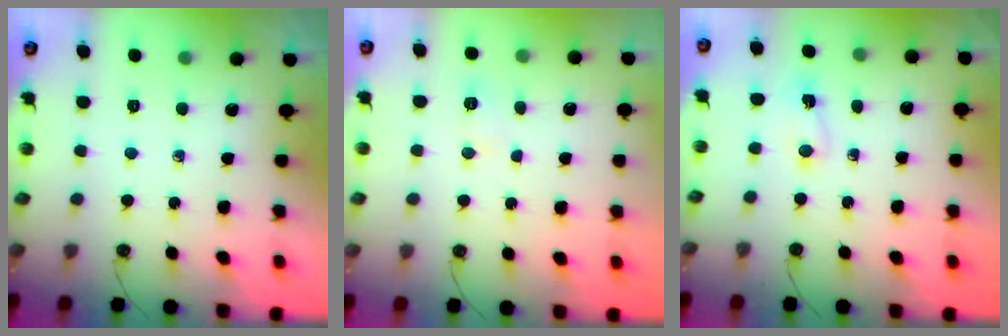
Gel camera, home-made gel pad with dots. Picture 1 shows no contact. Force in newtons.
{"total": 5.5, "press": 5.4, "slide": 0.8}
{"total": 2.2, "press": 1.9, "slide": 1.1}